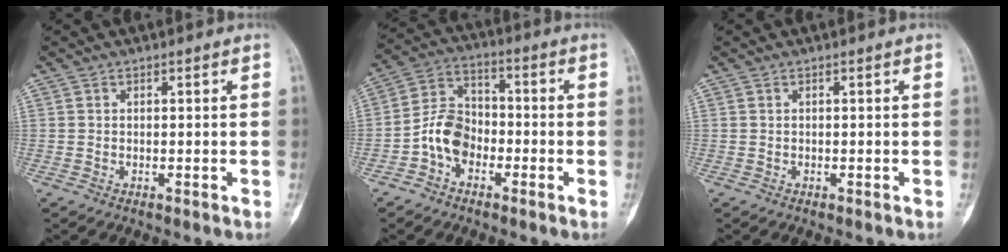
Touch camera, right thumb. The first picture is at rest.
{"total": 8.6, "force": [-3.2, 6.2, 5.0], "torque": [-0.079, 0.037, -0.072]}
{"total": 0.0}